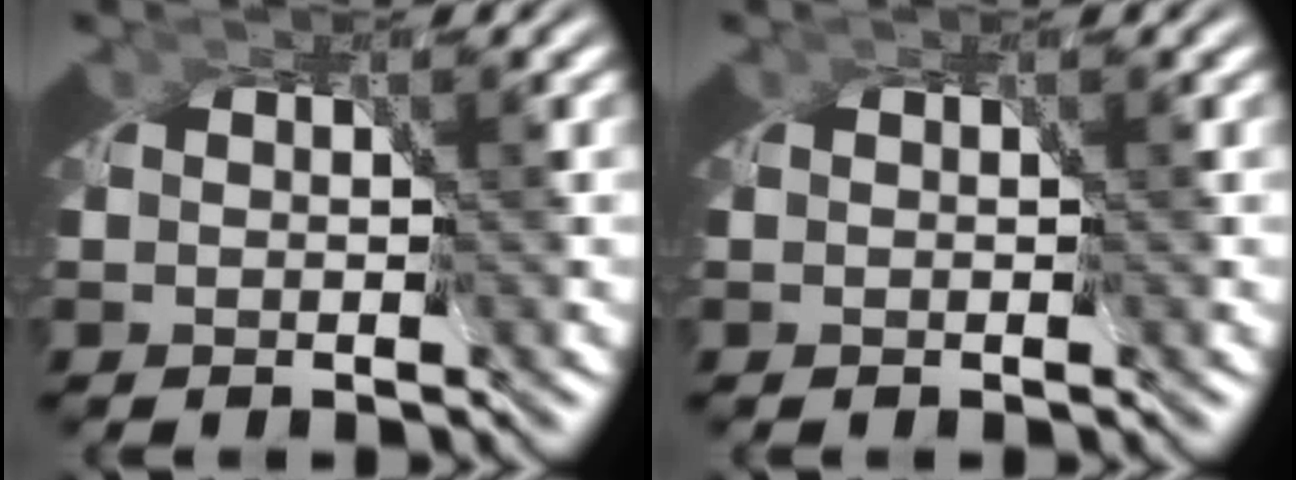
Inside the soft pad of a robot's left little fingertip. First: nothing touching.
{"total": 0.0}